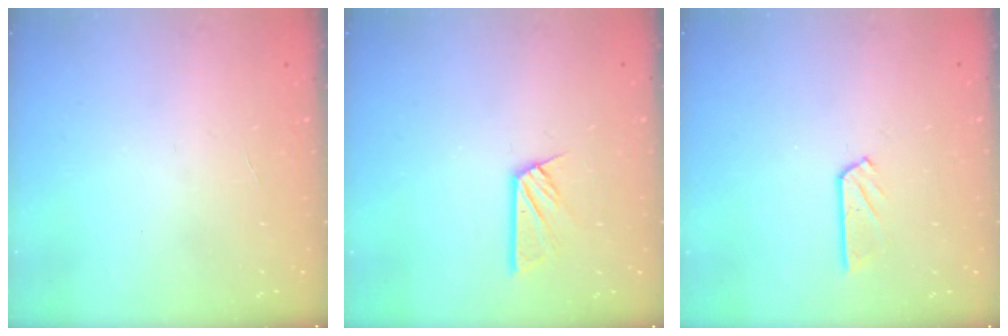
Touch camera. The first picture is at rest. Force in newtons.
{"total": 8.1, "press": 8.1, "slide": 0.6}
{"total": 4.6, "press": 4.5, "slide": 0.5}